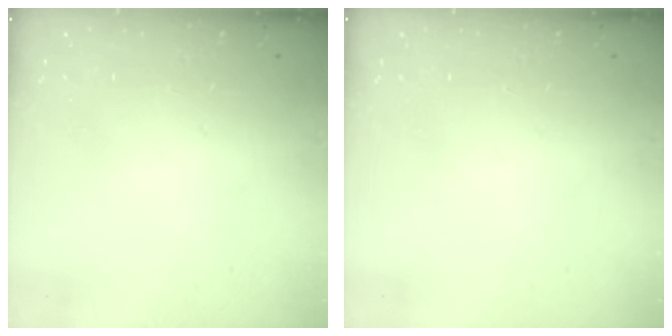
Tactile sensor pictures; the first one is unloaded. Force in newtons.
{"total": 0.0}